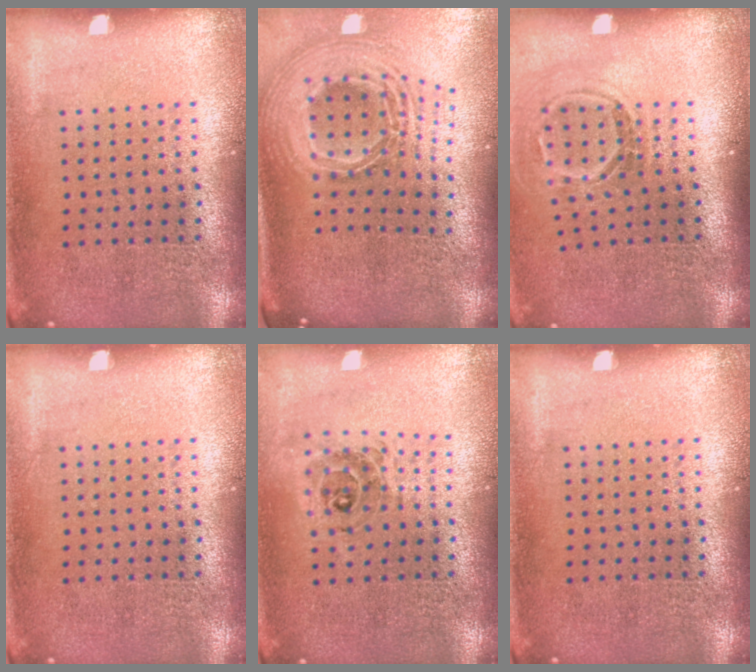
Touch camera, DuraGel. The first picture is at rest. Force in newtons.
{"total": 2.9, "press": 2.0, "slide": 2.1}
{"total": 1.7, "press": 1.2, "slide": 1.1}
{"total": 0.0}
{"total": 0.7, "press": 0.7, "slide": 0.0}
{"total": 0.0}